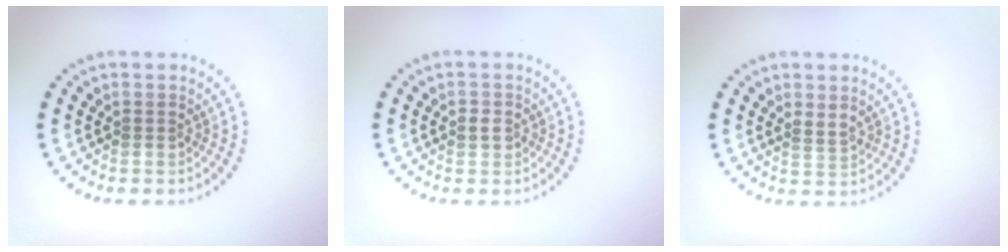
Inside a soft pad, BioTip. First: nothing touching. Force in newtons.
{"total": 1.1, "press": 1.0, "slide": 0.3}
{"total": 1.2, "press": 1.0, "slide": 0.7}